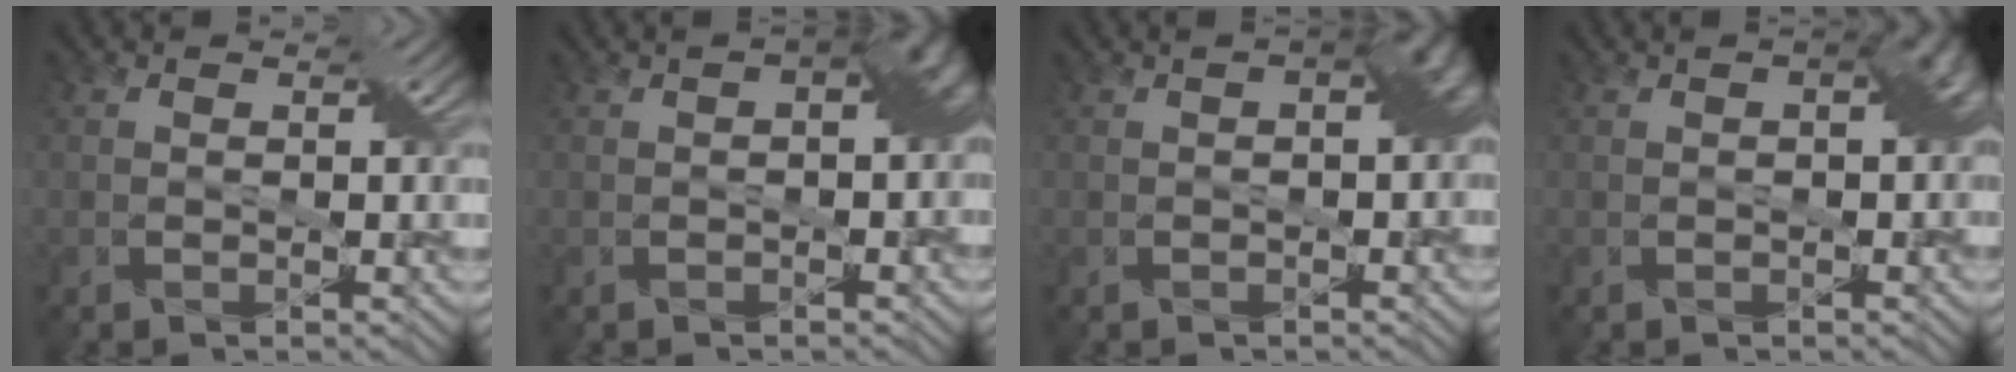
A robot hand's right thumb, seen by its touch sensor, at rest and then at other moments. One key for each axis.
{"total": 5.2, "fx": 0.4, "fy": 2.6, "fz": 4.5, "tx": -0.051, "ty": 0.010, "tz": 0.008}
{"total": 4.6, "fx": 0.4, "fy": 2.1, "fz": 4.0, "tx": -0.045, "ty": 0.011, "tz": 0.007}
{"total": 3.3, "fx": 0.4, "fy": 1.3, "fz": 3.0, "tx": -0.031, "ty": 0.013, "tz": 0.005}